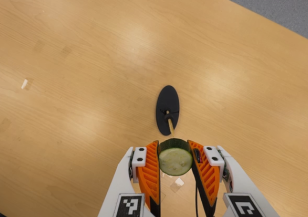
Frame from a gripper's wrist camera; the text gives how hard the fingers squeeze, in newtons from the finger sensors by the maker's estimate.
{"total": 11.5, "left": 11.4, "right": 11.5}